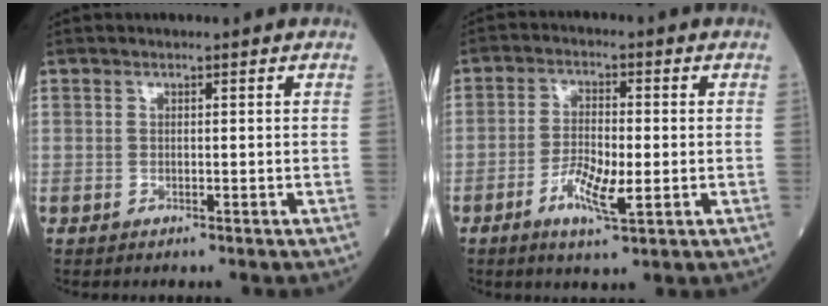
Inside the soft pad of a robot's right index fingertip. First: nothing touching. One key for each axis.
{"total": 6.5, "fx": -2.0, "fy": 1.5, "fz": 6.0, "tx": -0.114, "ty": -0.005, "tz": -0.036}